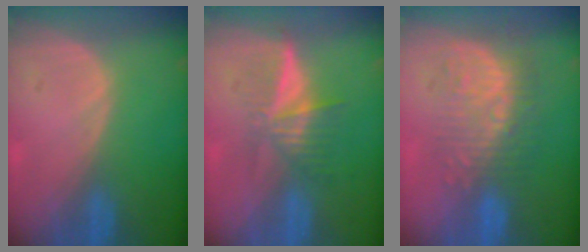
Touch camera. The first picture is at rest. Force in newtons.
{"total": 6.3, "press": 5.3, "slide": 3.4}
{"total": 10.0, "press": 8.7, "slide": 4.8}